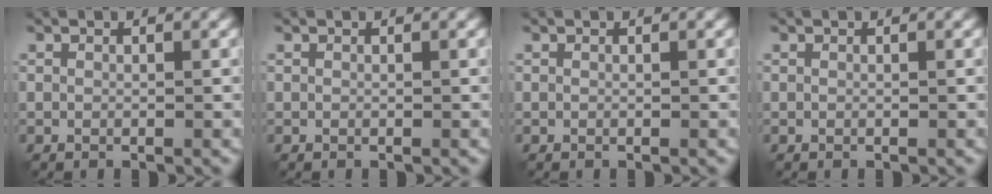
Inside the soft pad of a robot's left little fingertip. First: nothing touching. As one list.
[{"total": 0.0}, {"total": 0.0}, {"total": 0.0}]